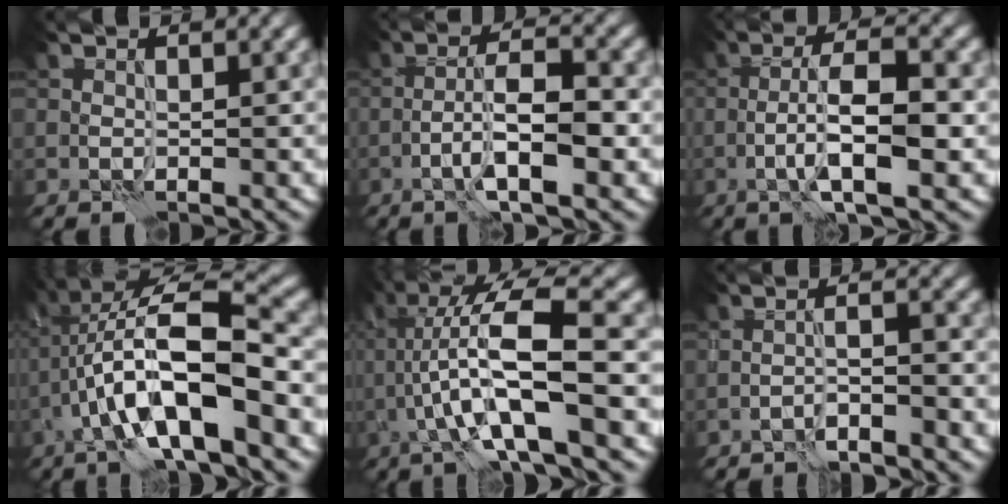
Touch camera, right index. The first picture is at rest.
{"total": 5.4, "force": [-2.0, 1.2, 4.8], "torque": [-0.089, 0.012, -0.039]}
{"total": 6.4, "force": [-1.6, 1.4, 6.0], "torque": [-0.106, 0.011, -0.032]}
{"total": 10.5, "force": [-3.0, 3.1, 9.6], "torque": [-0.178, 0.020, -0.055]}
{"total": 10.3, "force": [-1.0, 2.3, 10.0], "torque": [-0.186, 0.025, -0.019]}
{"total": 2.3, "force": [-1.9, 0.1, 1.2], "torque": [-0.020, 0.010, -0.040]}